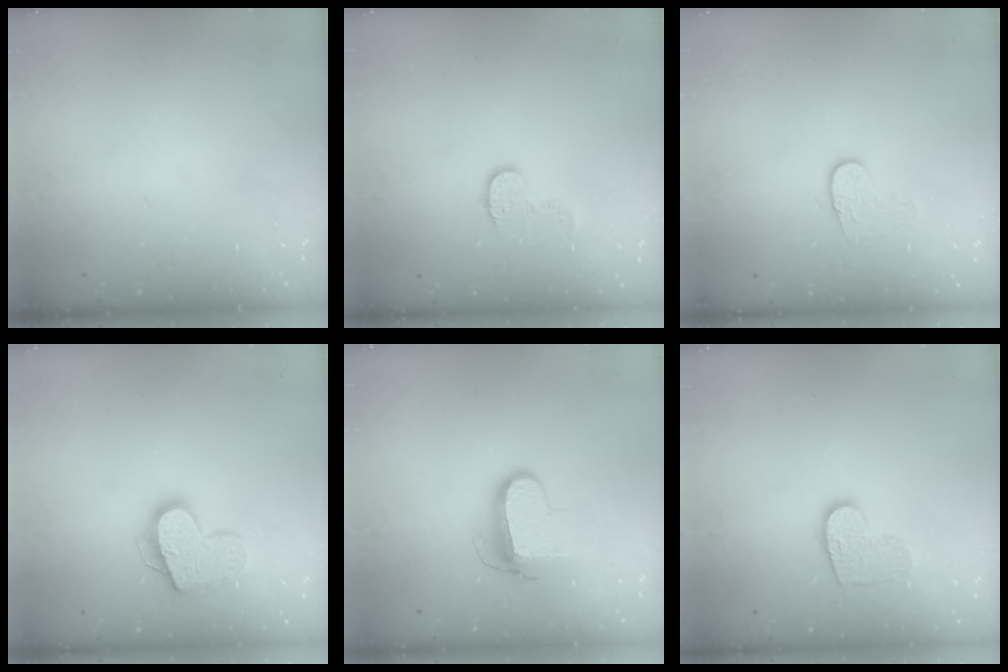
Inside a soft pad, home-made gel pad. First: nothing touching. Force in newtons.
{"total": 8.1, "press": 8.1, "slide": 0.4}
{"total": 7.9, "press": 7.8, "slide": 0.6}
{"total": 15.3, "press": 15.3, "slide": 1.1}
{"total": 9.5, "press": 9.5, "slide": 0.8}
{"total": 9.3, "press": 9.3, "slide": 0.4}